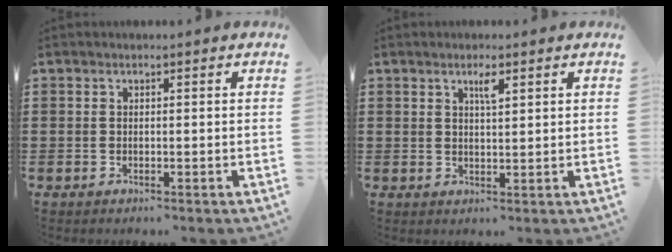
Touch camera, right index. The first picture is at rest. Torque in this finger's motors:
{"motor_torque": [0.15, -0.07, 0.06, 0.05]}